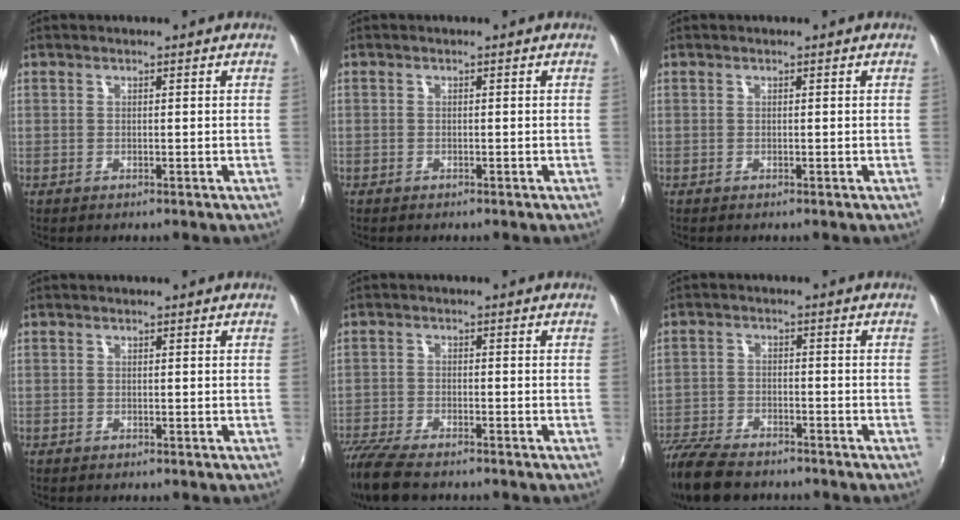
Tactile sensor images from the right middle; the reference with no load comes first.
{"total": 1.0, "force": [-0.6, 0.8, -0.1], "torque": [-0.004, 0.005, -0.007]}
{"total": 0.0}
{"total": 0.7, "force": [-0.5, 0.5, -0.1], "torque": [-0.003, 0.003, -0.008]}
{"total": 10.8, "force": [-9.1, 2.5, 5.2], "torque": [-0.138, -0.037, -0.169]}
{"total": 13.4, "force": [-11.0, 4.8, 5.8], "torque": [-0.154, -0.024, -0.203]}